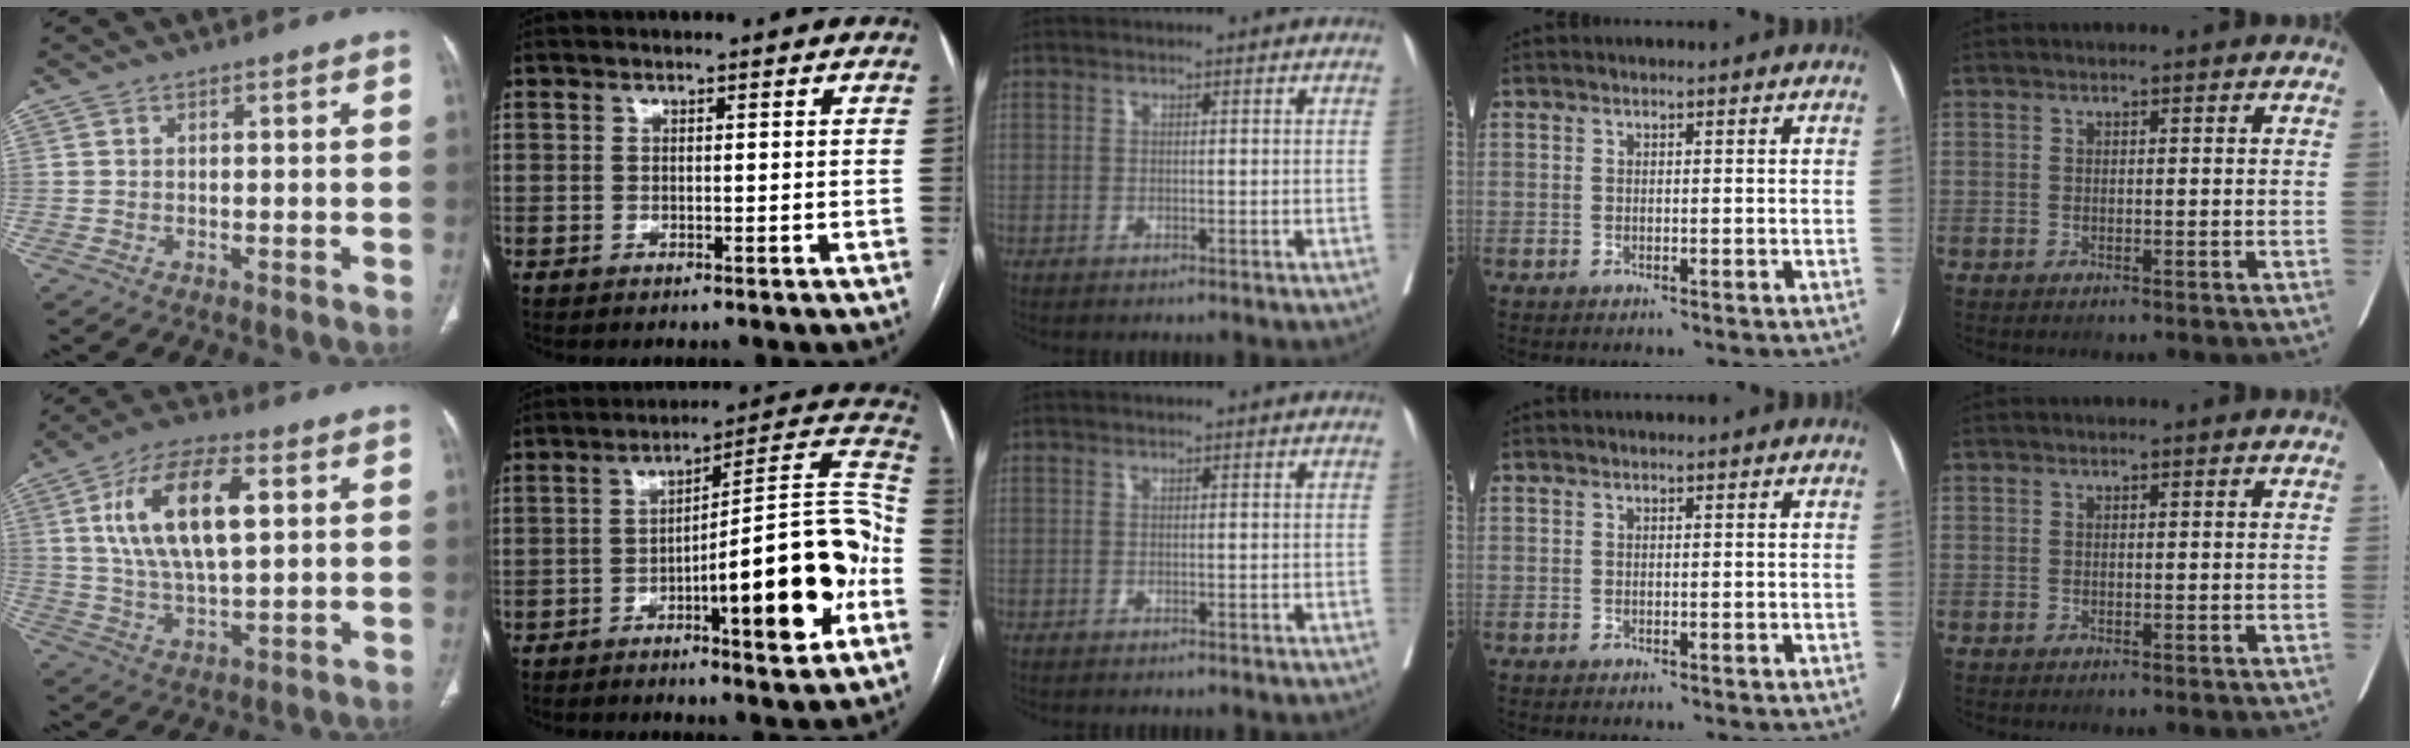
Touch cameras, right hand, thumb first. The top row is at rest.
{"thumb": {"total": 16.6, "force": [4.4, 7.2, 14.3], "torque": [-0.263, 0.001, 0.081]}, "index": {"total": 18.5, "force": [-6.1, 2.2, 17.3], "torque": [-0.210, 0.026, -0.080]}}